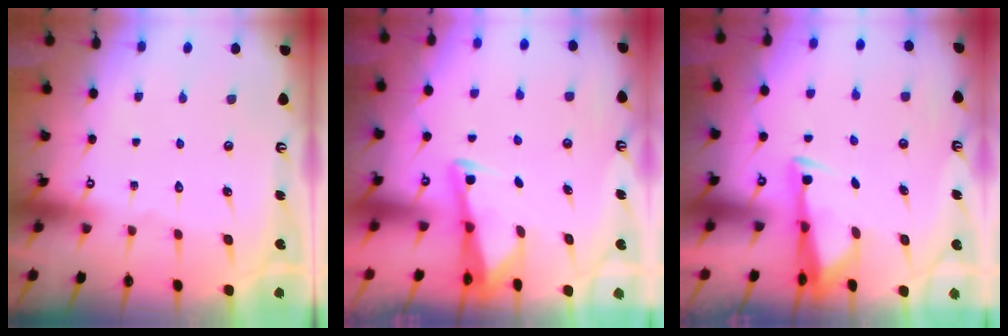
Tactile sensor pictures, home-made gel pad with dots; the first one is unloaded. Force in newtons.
{"total": 2.9, "press": 2.9, "slide": 0.1}
{"total": 3.2, "press": 3.1, "slide": 0.9}